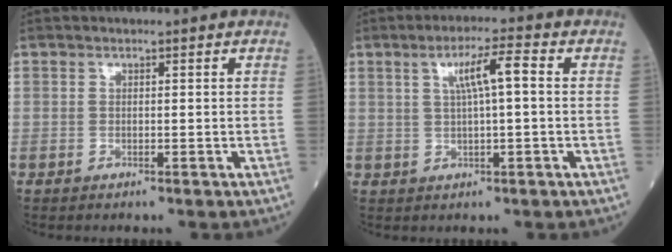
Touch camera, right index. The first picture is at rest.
{"total": 5.3, "force": [1.2, 0.2, 5.1], "torque": [-0.093, 0.011, 0.023]}